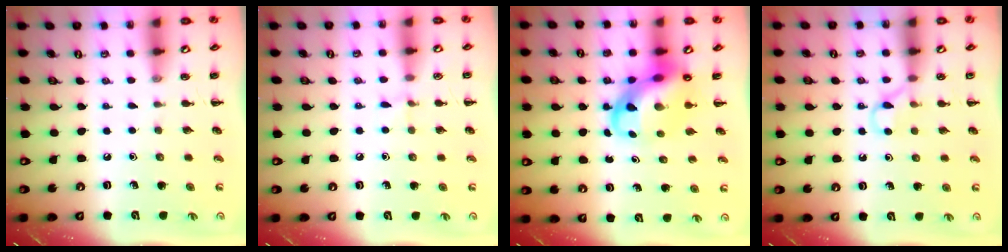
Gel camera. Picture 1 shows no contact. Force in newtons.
{"total": 4.5, "press": 4.2, "slide": 1.5}
{"total": 9.1, "press": 8.8, "slide": 2.4}
{"total": 5.4, "press": 5.2, "slide": 1.4}